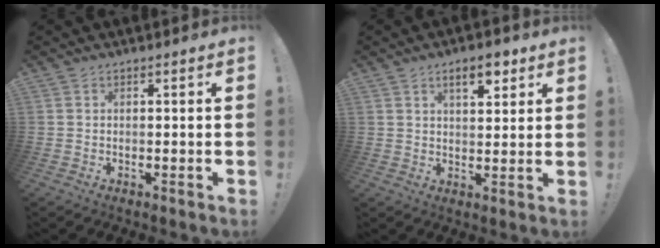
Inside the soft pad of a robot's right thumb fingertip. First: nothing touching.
{"total": 6.9, "force": [4.0, 2.9, 4.8], "torque": [-0.054, -0.017, 0.065]}